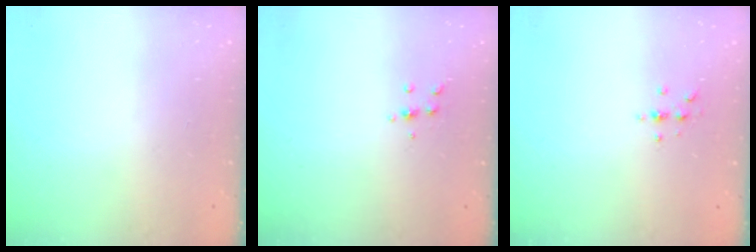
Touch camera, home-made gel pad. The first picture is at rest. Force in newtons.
{"total": 4.8, "press": 4.8, "slide": 0.5}
{"total": 2.4, "press": 2.4, "slide": 0.3}